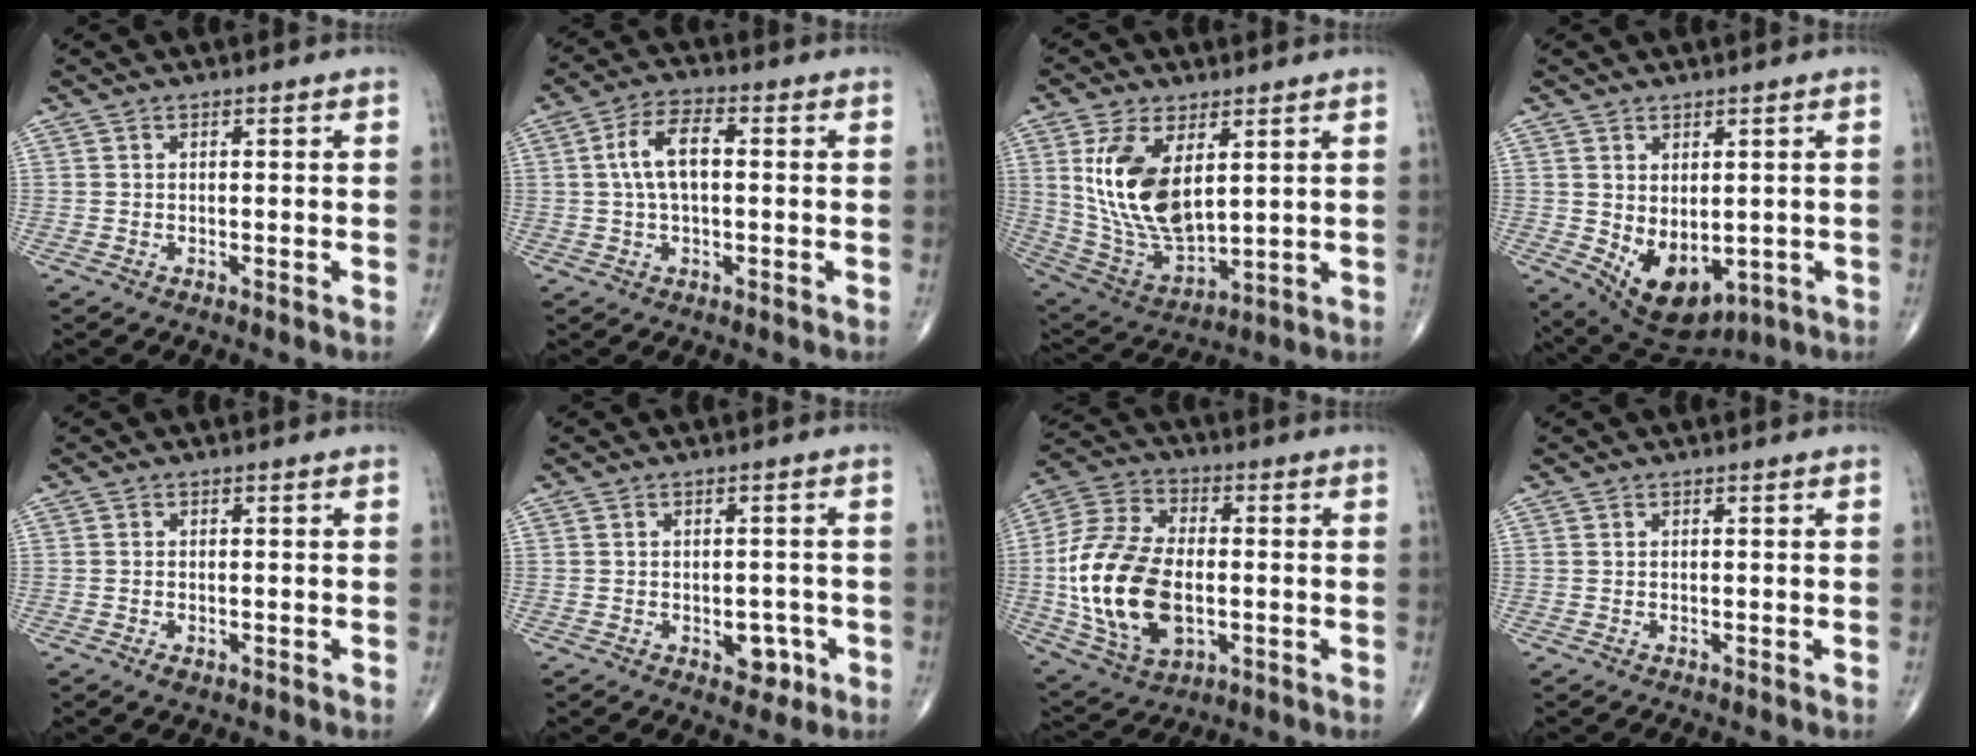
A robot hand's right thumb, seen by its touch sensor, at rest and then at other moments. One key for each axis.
{"total": 7.7, "fx": 0.6, "fy": 3.6, "fz": 6.7, "tx": -0.134, "ty": 0.020, "tz": 0.006}
{"total": 16.2, "fx": 4.3, "fy": 8.4, "fz": 13.1, "tx": -0.246, "ty": -0.022, "tz": 0.101}
{"total": 10.3, "fx": -1.6, "fy": 6.4, "fz": 8.0, "tx": -0.109, "ty": -0.009, "tz": 0.004}
{"total": 1.5, "fx": -0.6, "fy": 0.8, "fz": 1.0, "tx": -0.017, "ty": 0.000, "tz": -0.010}
{"total": 4.5, "fx": -1.6, "fy": 3.0, "fz": 2.9, "tx": -0.013, "ty": 0.008, "tz": -0.017}
{"total": 20.7, "fx": -2.1, "fy": 12.4, "fz": 16.5, "tx": -0.330, "ty": 0.003, "tz": -0.032}
{"total": 0.0}